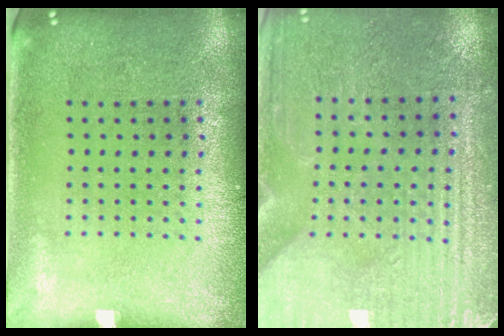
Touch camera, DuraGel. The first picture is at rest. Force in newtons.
{"total": 3.2, "press": 3.1, "slide": 0.7}